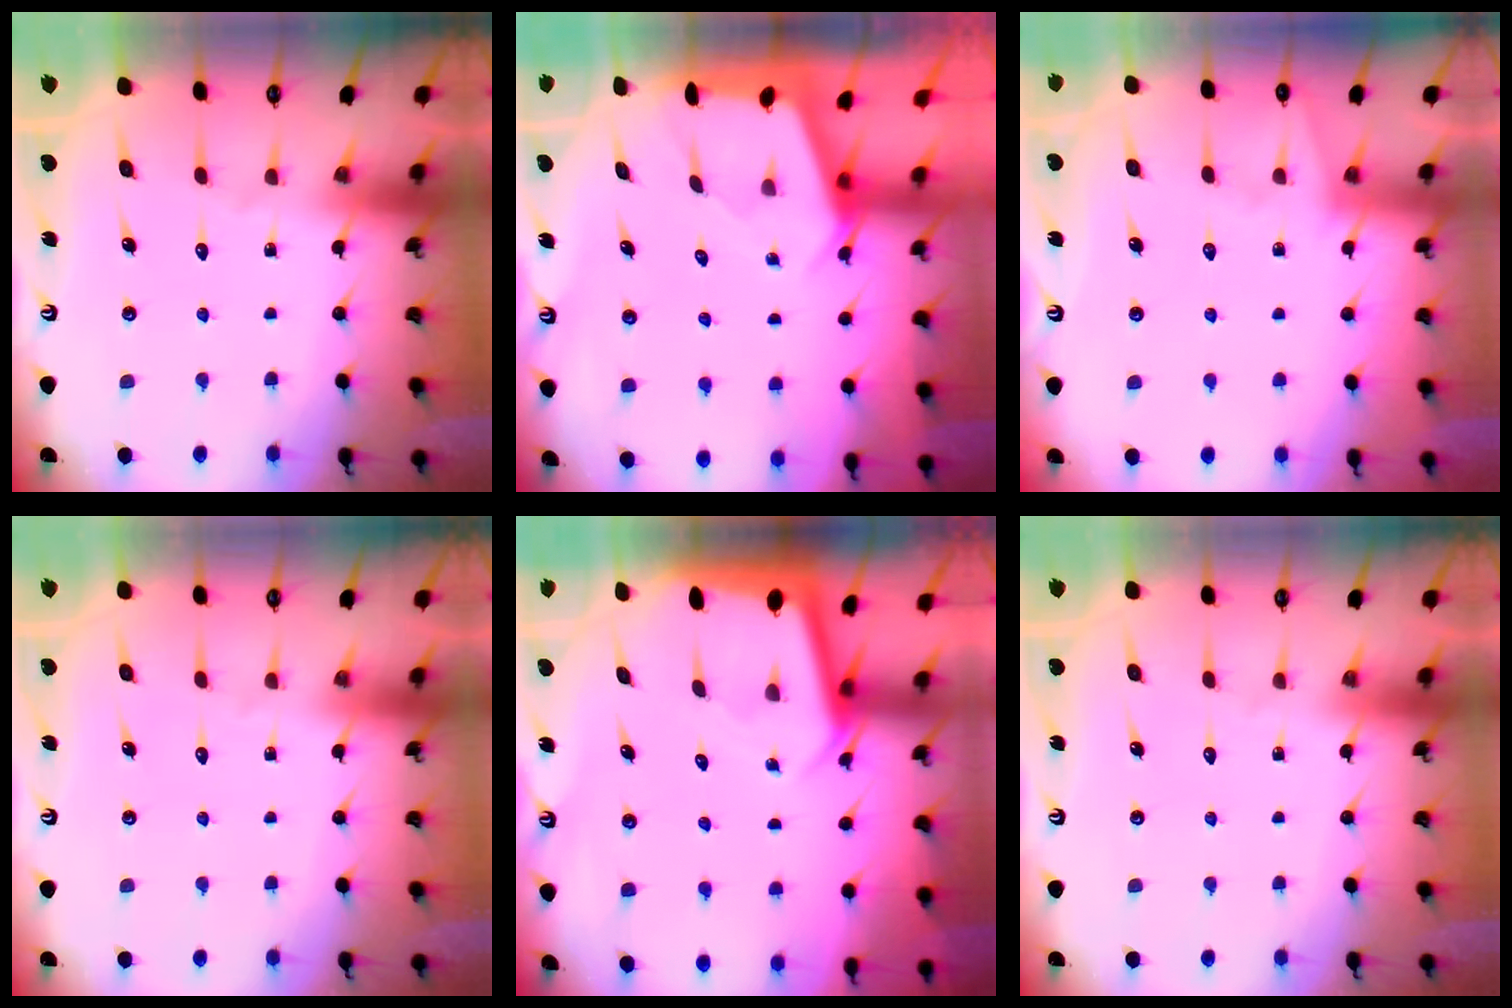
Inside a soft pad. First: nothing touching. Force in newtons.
{"total": 2.4, "press": 2.4, "slide": 0.3}
{"total": 1.6, "press": 1.5, "slide": 0.4}
{"total": 0.0}
{"total": 2.2, "press": 2.2, "slide": 0.1}
{"total": 0.0}